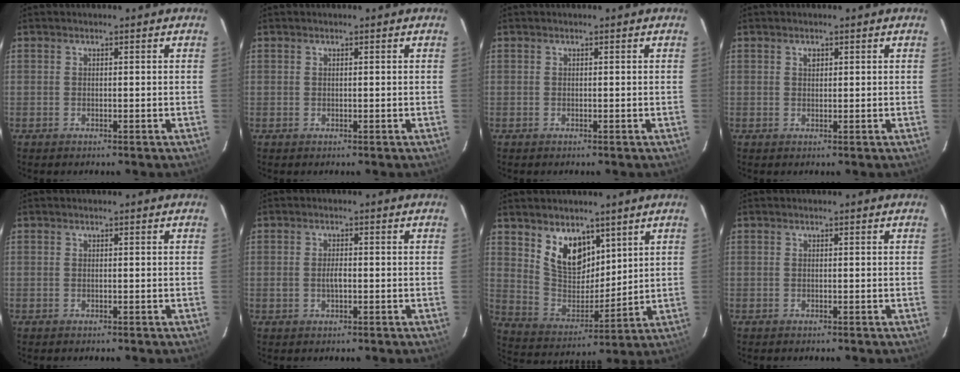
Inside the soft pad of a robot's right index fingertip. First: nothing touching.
{"total": 0.0}
{"total": 0.0}
{"total": 1.0, "force": [0.5, 0.7, 0.5], "torque": [-0.008, 0.003, 0.009]}
{"total": 0.0}
{"total": 2.2, "force": [-0.4, 1.1, 1.8], "torque": [-0.035, 0.001, -0.006]}
{"total": 11.5, "force": [6.9, 6.9, 6.0], "torque": [-0.106, -0.004, 0.143]}
{"total": 0.0}